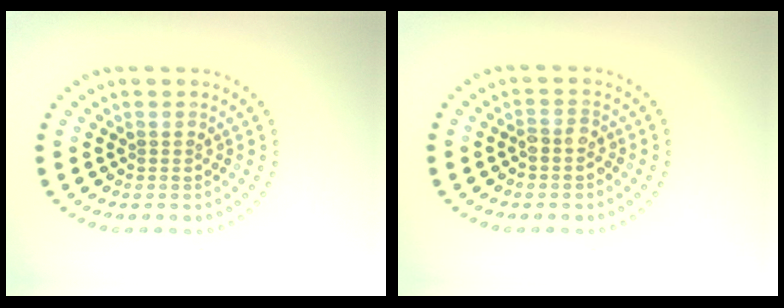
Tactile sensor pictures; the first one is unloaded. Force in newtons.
{"total": 1.7, "press": 1.6, "slide": 0.7}